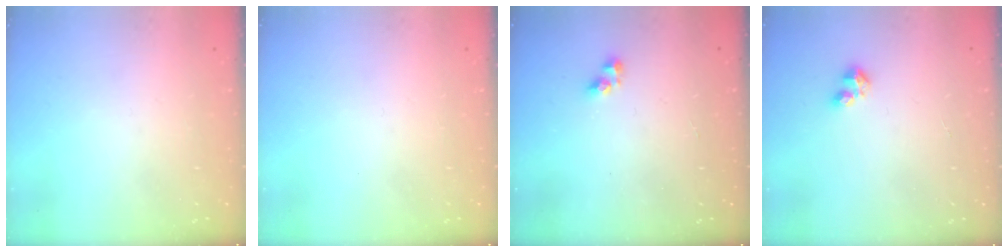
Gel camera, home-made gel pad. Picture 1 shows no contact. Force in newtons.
{"total": 0.0}
{"total": 3.8, "press": 3.8, "slide": 0.4}
{"total": 3.2, "press": 3.1, "slide": 0.5}